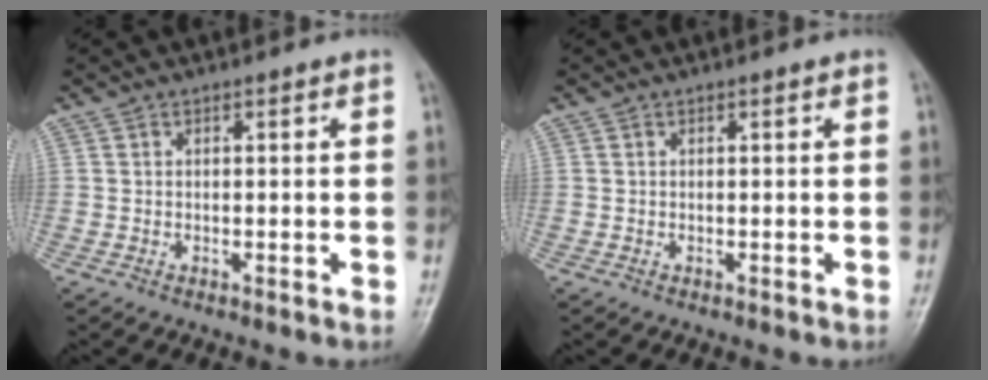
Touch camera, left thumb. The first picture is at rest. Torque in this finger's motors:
{"motor_torque": [0.00, 0.00, 0.00, 0.00, 0.00]}